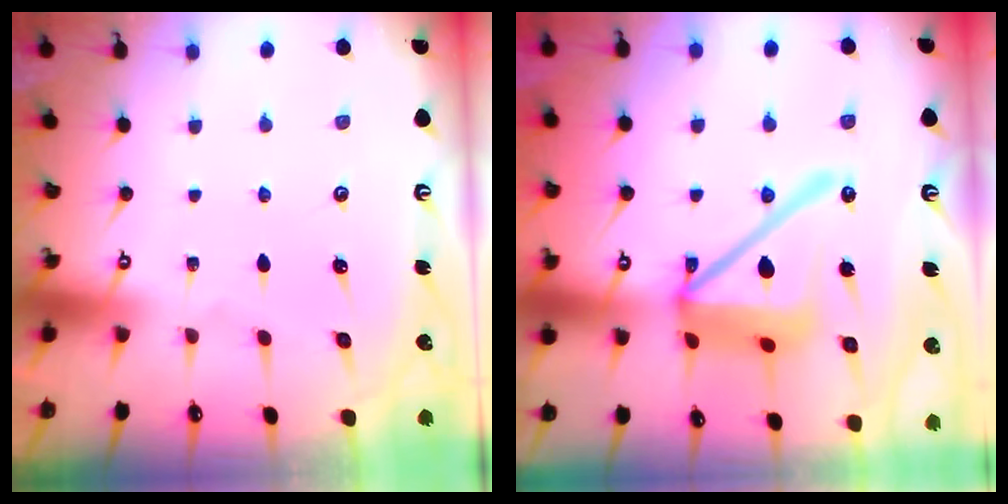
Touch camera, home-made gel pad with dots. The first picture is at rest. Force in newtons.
{"total": 16.4, "press": 16.3, "slide": 1.9}